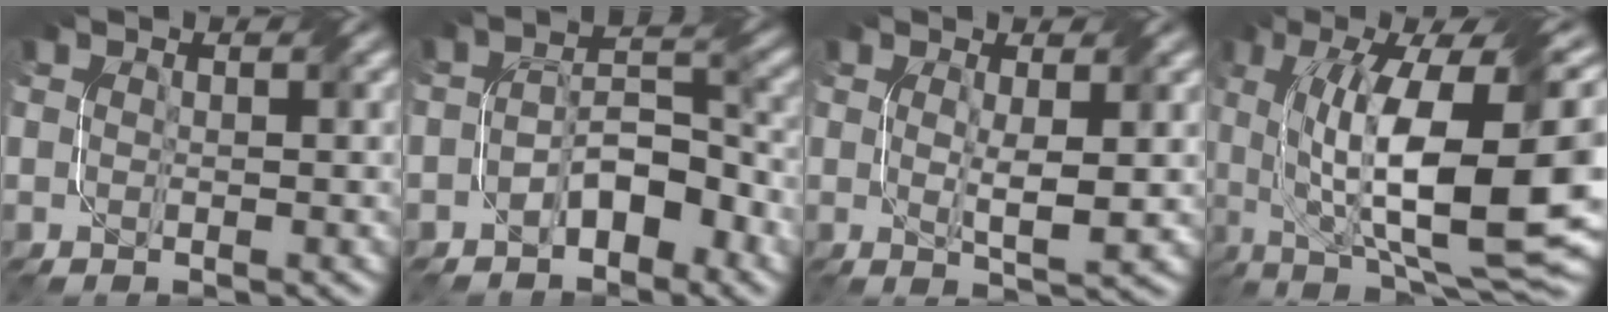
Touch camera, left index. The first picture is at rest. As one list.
[{"total": 4.4, "force": [-2.3, 2.3, 3.0], "torque": [-0.045, 0.015, -0.041]}, {"total": 2.8, "force": [0.4, 0.4, 2.7], "torque": [-0.050, -0.007, 0.011]}, {"total": 16.3, "force": [0.4, 5.6, 15.3], "torque": [-0.257, 0.005, 0.022]}]